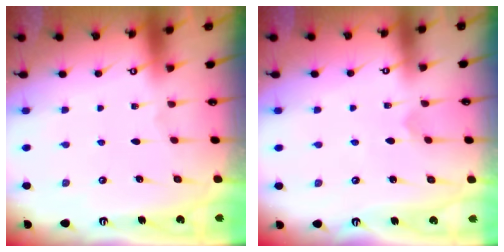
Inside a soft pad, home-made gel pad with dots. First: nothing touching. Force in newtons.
{"total": 2.4, "press": 2.4, "slide": 0.2}